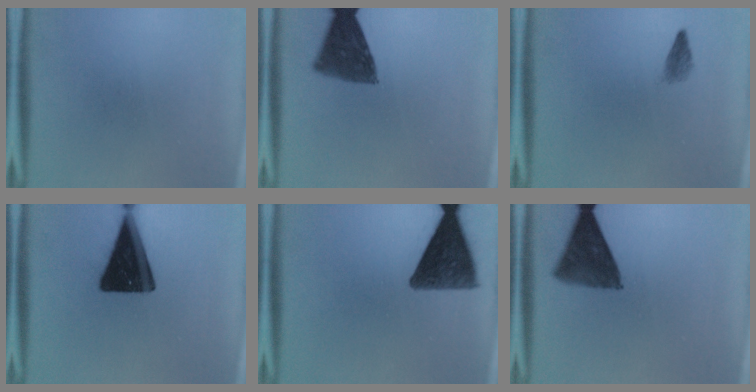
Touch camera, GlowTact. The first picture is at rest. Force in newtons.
{"total": 9.8}
{"total": 1.4}
{"total": 17.8}
{"total": 11.3}
{"total": 9.8}